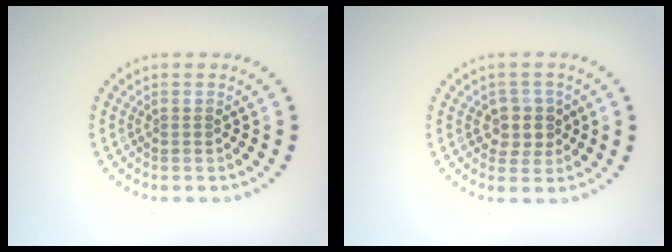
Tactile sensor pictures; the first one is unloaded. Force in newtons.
{"total": 2.6, "press": 2.3, "slide": 1.2}